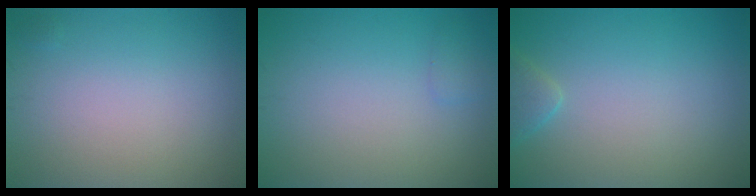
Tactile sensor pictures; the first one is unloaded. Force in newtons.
{"total": 0.7, "press": 0.7, "slide": 0.0}
{"total": 1.5, "press": 1.5, "slide": 0.1}